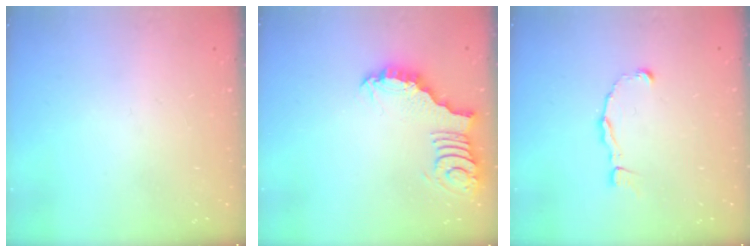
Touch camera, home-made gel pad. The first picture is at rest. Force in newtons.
{"total": 2.4, "press": 2.4, "slide": 0.3}
{"total": 2.3, "press": 2.3, "slide": 0.2}